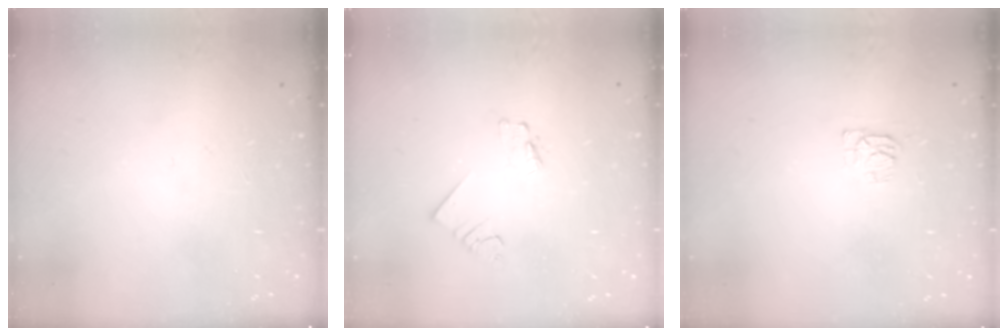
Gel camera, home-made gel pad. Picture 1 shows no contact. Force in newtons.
{"total": 1.7, "press": 1.7, "slide": 0.3}
{"total": 4.9, "press": 4.8, "slide": 0.6}